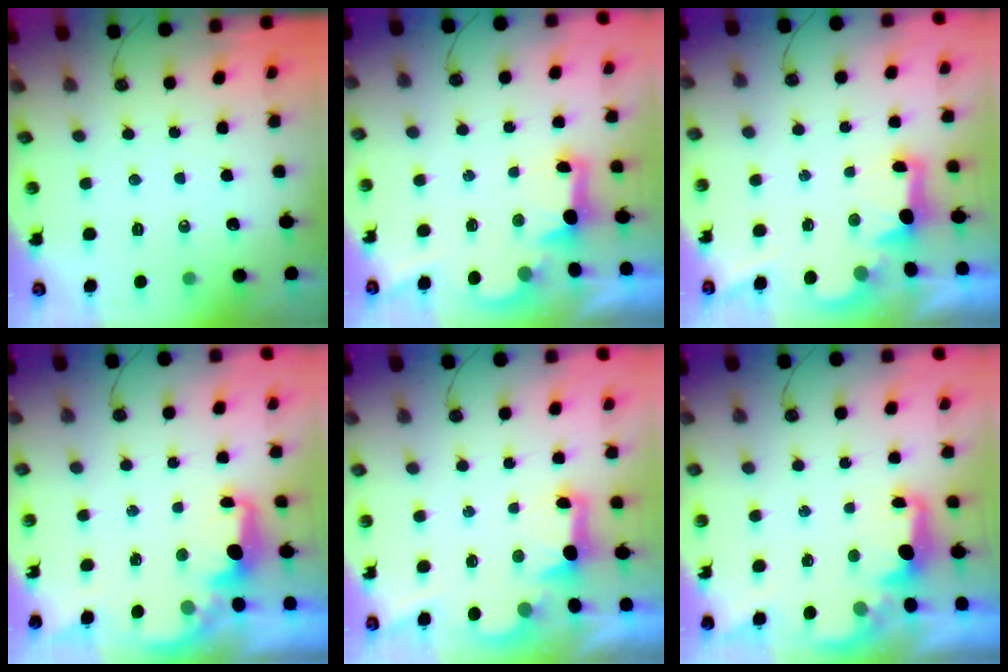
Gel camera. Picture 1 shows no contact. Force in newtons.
{"total": 2.3, "press": 2.2, "slide": 0.7}
{"total": 2.3, "press": 2.2, "slide": 0.8}
{"total": 2.3, "press": 2.2, "slide": 0.7}
{"total": 2.4, "press": 2.3, "slide": 0.7}
{"total": 2.0, "press": 1.9, "slide": 0.8}